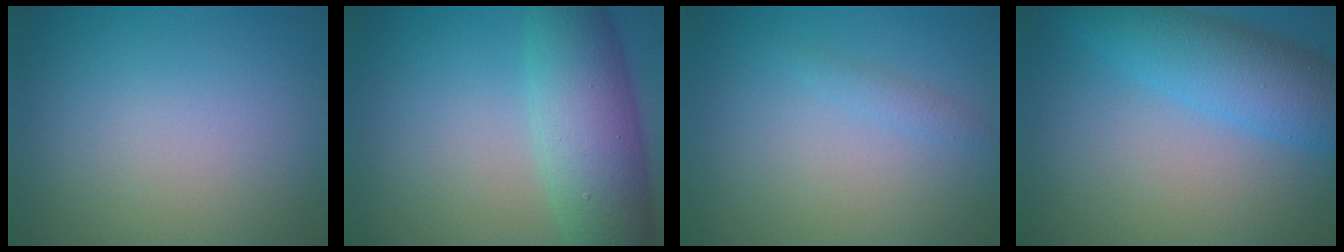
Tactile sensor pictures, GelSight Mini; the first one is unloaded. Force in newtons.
{"total": 7.4, "press": 7.4, "slide": 0.2}
{"total": 1.0, "press": 1.0, "slide": 0.0}
{"total": 6.0, "press": 6.0, "slide": 0.1}